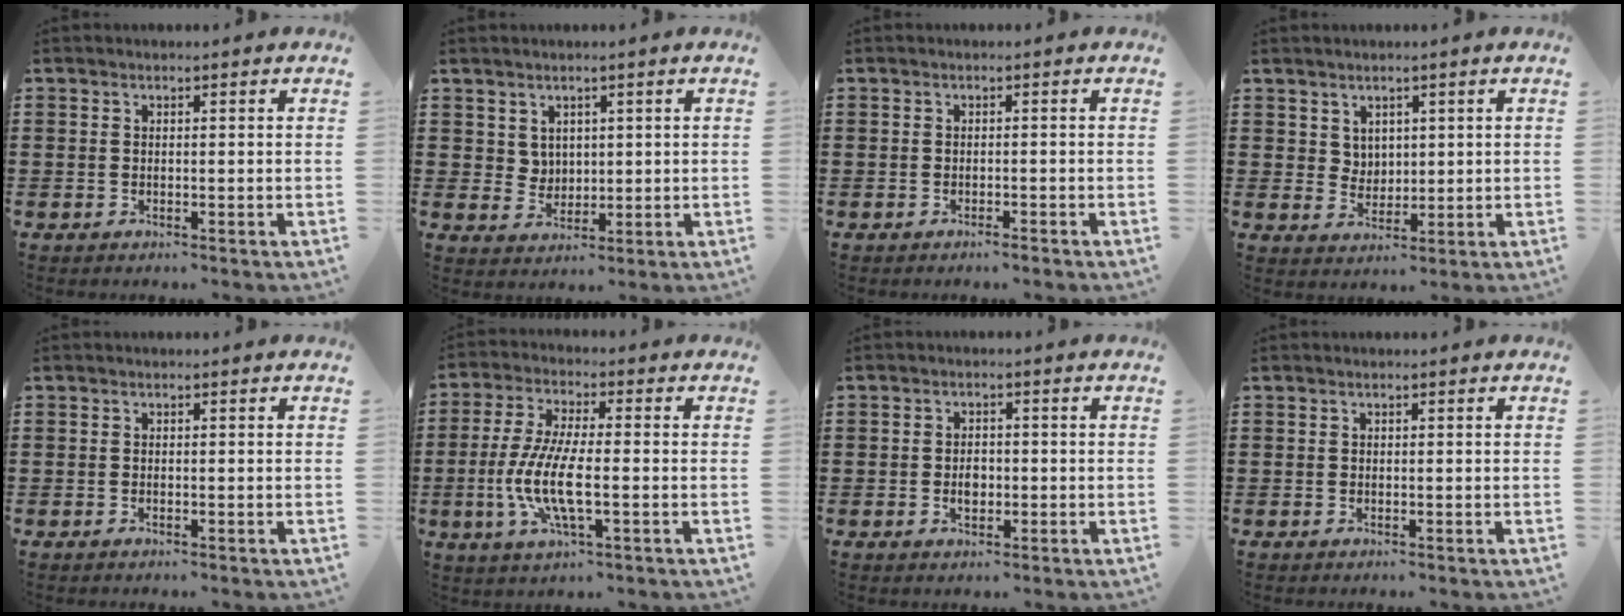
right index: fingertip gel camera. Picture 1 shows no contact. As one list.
[{"total": 3.3, "force": [2.0, 2.5, 0.5], "torque": [-0.022, 0.007, 0.039]}, {"total": 0.8, "force": [-0.7, 0.1, 0.4], "torque": [-0.010, -0.003, -0.014]}, {"total": 3.3, "force": [2.1, 2.5, 0.6], "torque": [-0.022, 0.007, 0.040]}, {"total": 0.0}, {"total": 9.1, "force": [-2.5, 2.5, 8.4], "torque": [-0.188, -0.014, -0.053]}, {"total": 2.6, "force": [-0.4, 1.5, 2.0], "torque": [-0.031, -0.001, -0.010]}, {"total": 0.0}]